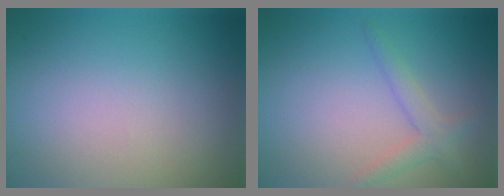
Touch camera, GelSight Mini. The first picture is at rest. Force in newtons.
{"total": 2.0, "press": 2.0, "slide": 0.1}